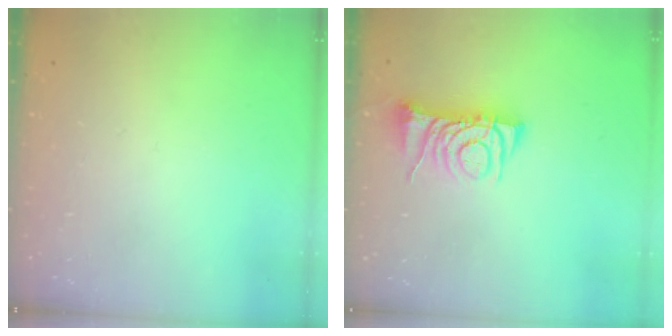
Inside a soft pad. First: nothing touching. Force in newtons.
{"total": 7.8, "press": 7.7, "slide": 1.0}